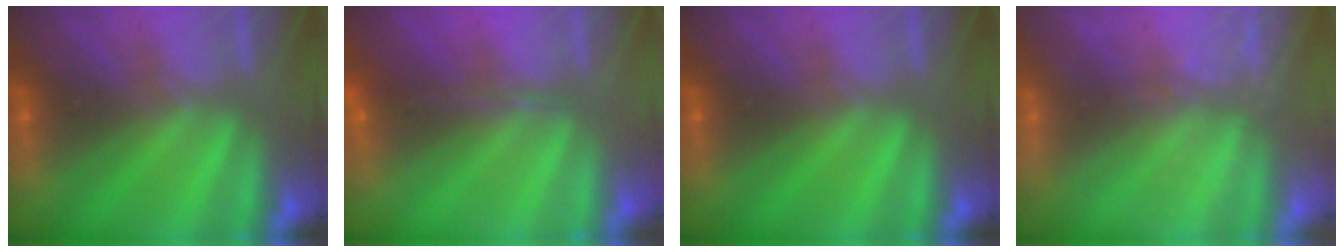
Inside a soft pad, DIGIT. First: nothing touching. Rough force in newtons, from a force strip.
{"total": 1.7}
{"total": 0.0}
{"total": 2.6}